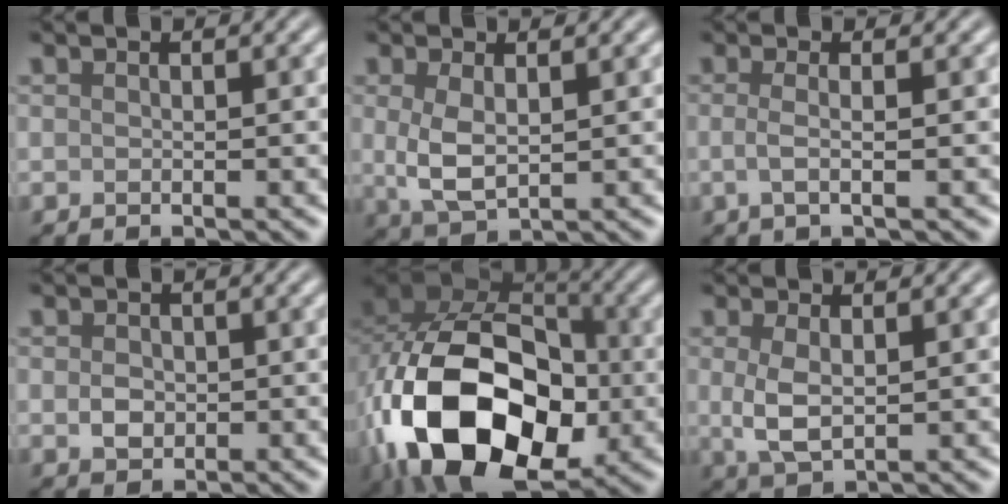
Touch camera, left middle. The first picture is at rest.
{"total": 3.5, "force": [0.3, 1.9, 2.9], "torque": [-0.070, 0.002, 0.013]}
{"total": 1.7, "force": [-0.1, 0.2, 1.7], "torque": [-0.036, -0.001, -0.007]}
{"total": 1.7, "force": [-0.2, 1.4, 0.9], "torque": [-0.017, 0.002, -0.007]}
{"total": 18.0, "force": [-5.2, 11.8, 12.6], "torque": [-0.235, -0.016, -0.087]}
{"total": 3.1, "force": [0.3, 1.7, 2.6], "torque": [-0.064, 0.002, 0.010]}